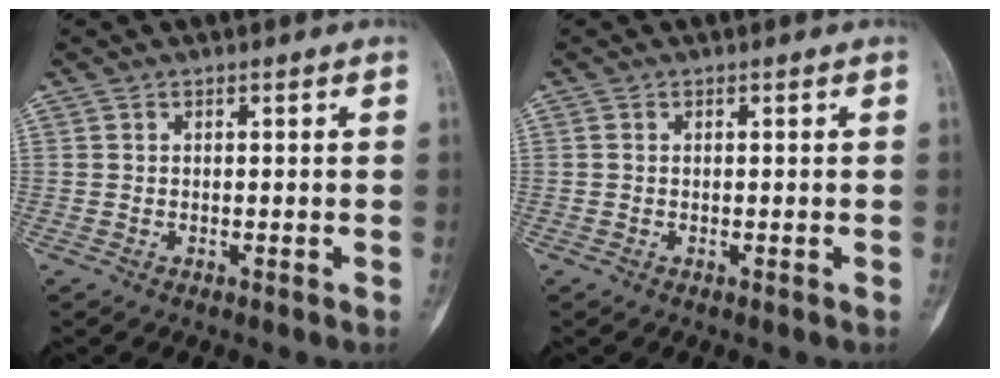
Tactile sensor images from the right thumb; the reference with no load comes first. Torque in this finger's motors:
{"motor_torque": [-0.08, -0.01, 0.10, -0.21, 0.07]}